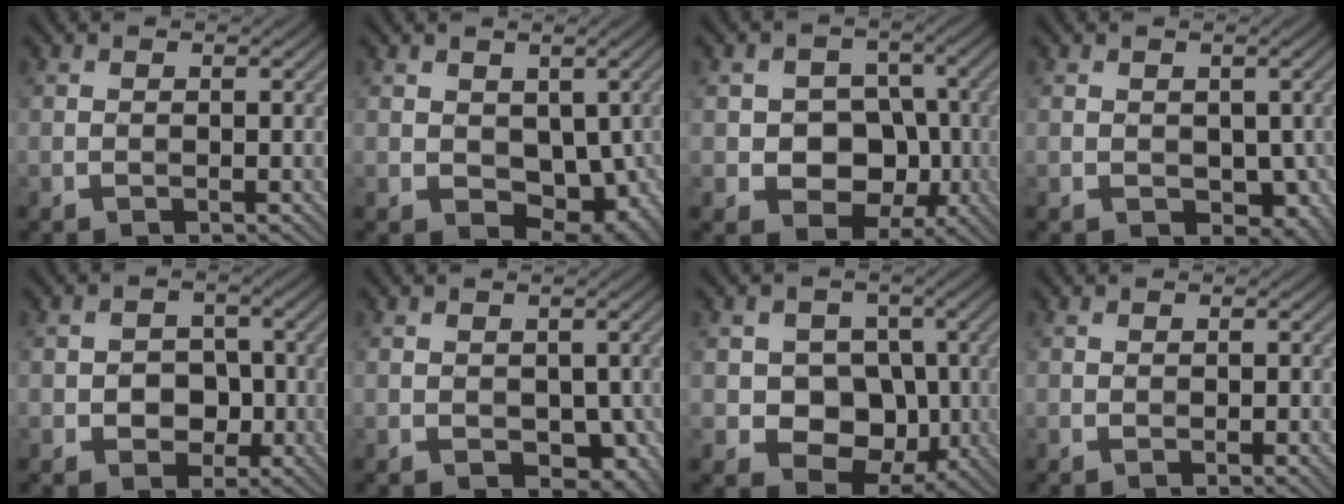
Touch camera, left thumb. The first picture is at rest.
{"total": 7.3, "force": [0.1, 5.2, 5.1], "torque": [-0.085, -0.028, 0.013]}
{"total": 7.9, "force": [-1.6, 6.4, 4.2], "torque": [-0.060, -0.007, -0.048]}
{"total": 4.3, "force": [-0.4, 3.1, 3.0], "torque": [-0.049, -0.017, -0.003]}
{"total": 3.8, "force": [-0.9, 3.1, 2.0], "torque": [-0.022, -0.002, -0.022]}
{"total": 4.5, "force": [-0.6, 3.2, 3.0], "torque": [-0.051, -0.018, -0.006]}
{"total": 8.2, "force": [-0.8, 6.9, 4.3], "torque": [-0.067, -0.011, -0.034]}
{"total": 1.1, "force": [-0.4, 0.2, 1.1], "torque": [-0.016, -0.003, -0.003]}